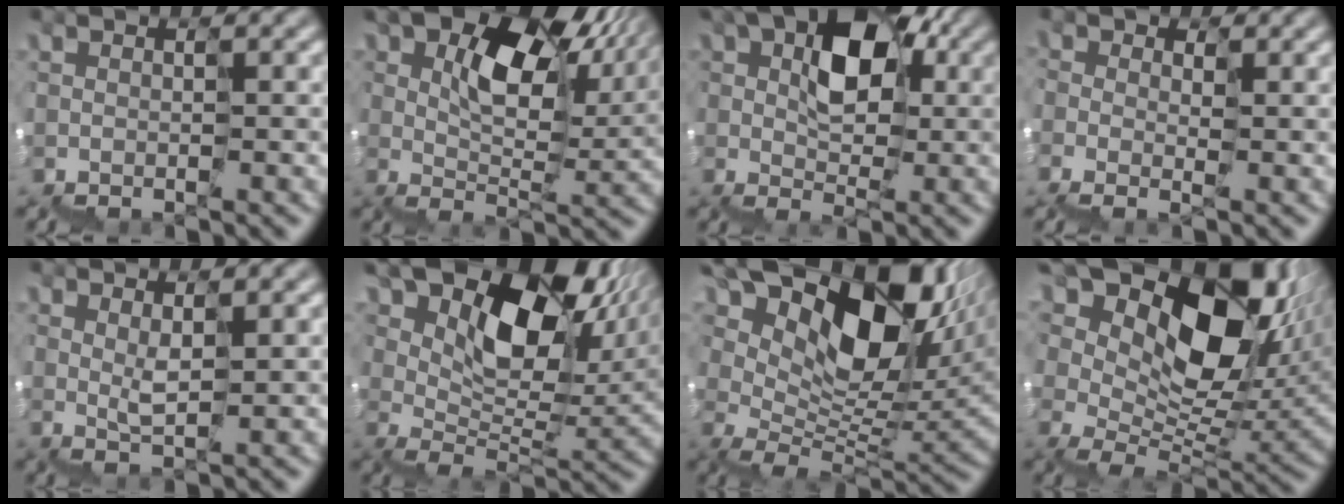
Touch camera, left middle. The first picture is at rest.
{"total": 9.2, "force": [5.2, 4.4, 6.1], "torque": [-0.095, 0.014, 0.083]}
{"total": 6.7, "force": [2.7, 4.0, 4.6], "torque": [-0.063, 0.032, 0.034]}
{"total": 1.5, "force": [0.9, 1.3, 0.0], "torque": [0.003, 0.008, 0.007]}
{"total": 1.8, "force": [1.7, -0.4, -0.4], "torque": [-0.010, 0.011, 0.033]}
{"total": 11.4, "force": [6.7, 6.3, 6.7], "torque": [-0.094, 0.017, 0.117]}
{"total": 13.6, "force": [8.3, 7.3, 7.9], "torque": [-0.131, 0.025, 0.148]}
{"total": 14.7, "force": [8.2, 8.5, 8.8], "torque": [-0.151, 0.030, 0.144]}